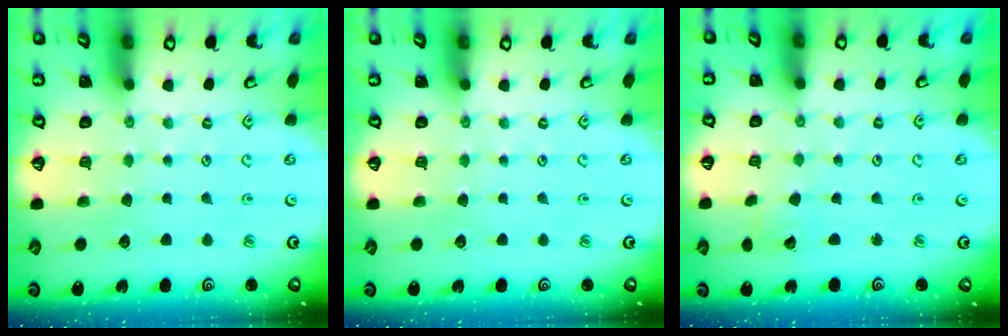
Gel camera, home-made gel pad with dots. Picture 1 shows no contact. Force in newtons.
{"total": 0.0}
{"total": 1.4, "press": 1.4, "slide": 0.1}